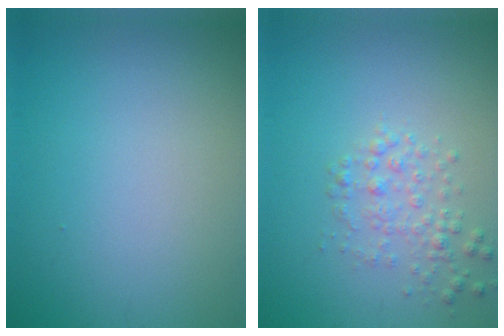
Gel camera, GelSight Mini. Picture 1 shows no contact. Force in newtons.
{"total": 2.1, "press": 2.1, "slide": 0.1}